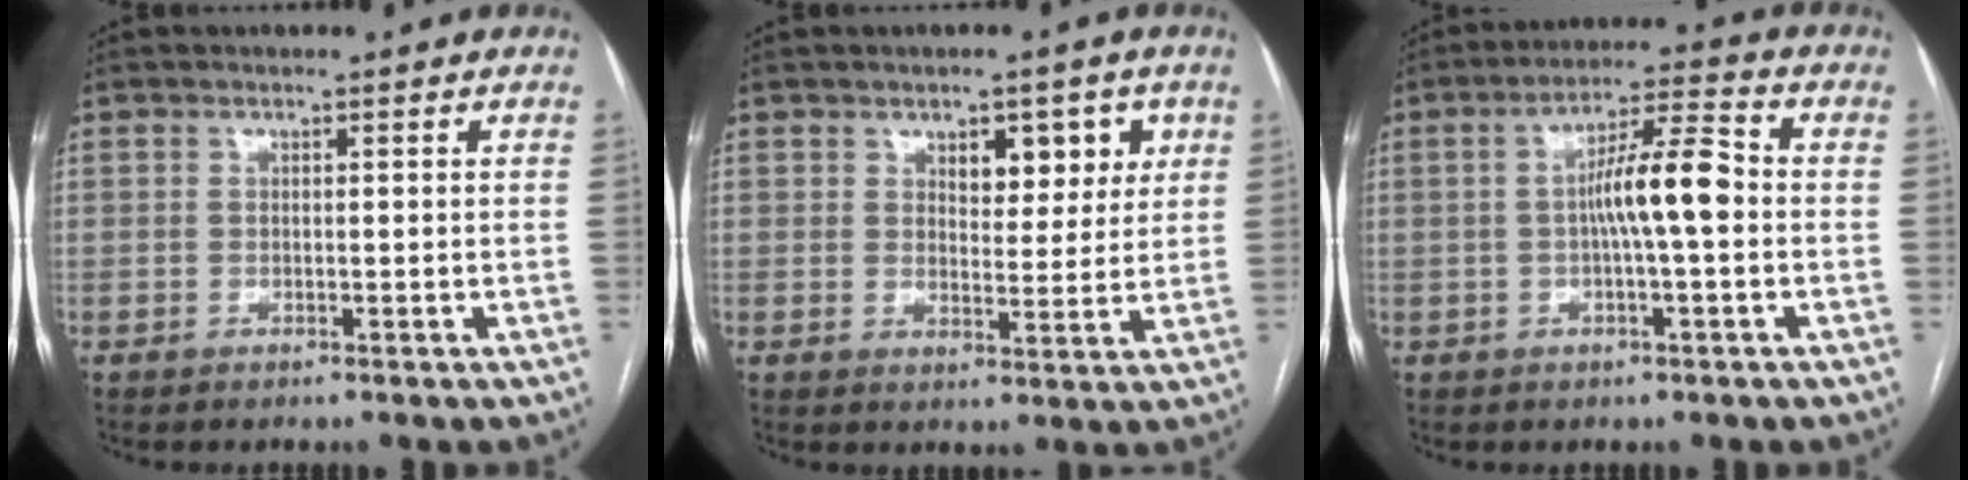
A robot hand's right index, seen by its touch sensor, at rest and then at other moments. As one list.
[{"total": 6.2, "force": [2.9, 3.2, 4.5], "torque": [-0.053, 0.004, 0.042]}, {"total": 8.5, "force": [-0.4, 0.9, 8.4], "torque": [-0.149, 0.020, -0.011]}]